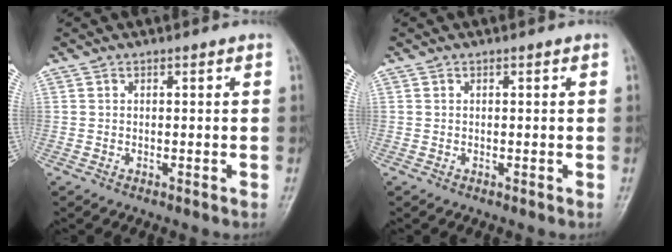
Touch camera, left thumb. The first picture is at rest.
{"total": 0.0}